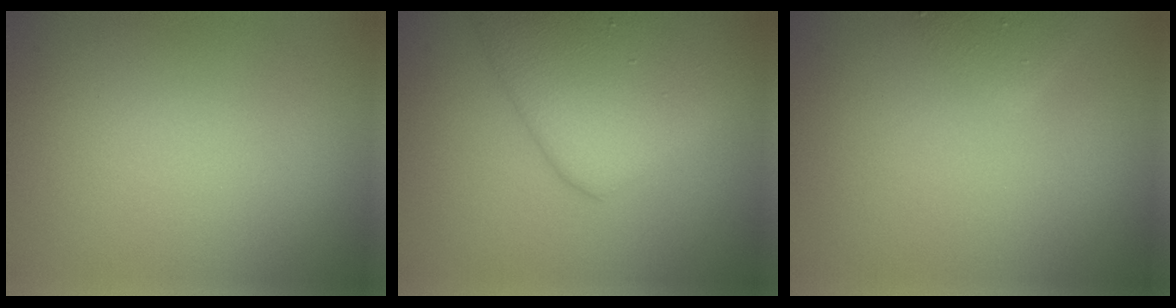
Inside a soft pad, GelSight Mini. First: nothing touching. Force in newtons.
{"total": 6.9, "press": 6.9, "slide": 0.3}
{"total": 1.5, "press": 1.5, "slide": 0.0}